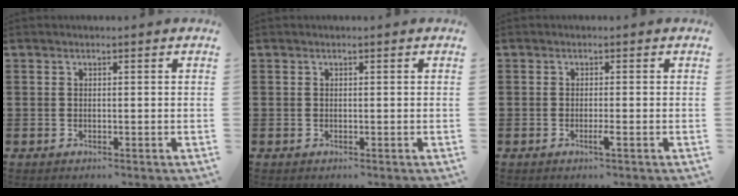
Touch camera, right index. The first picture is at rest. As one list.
[{"total": 0.0}, {"total": 1.6, "force": [-0.8, 0.0, 1.4], "torque": [-0.032, -0.007, -0.017]}]